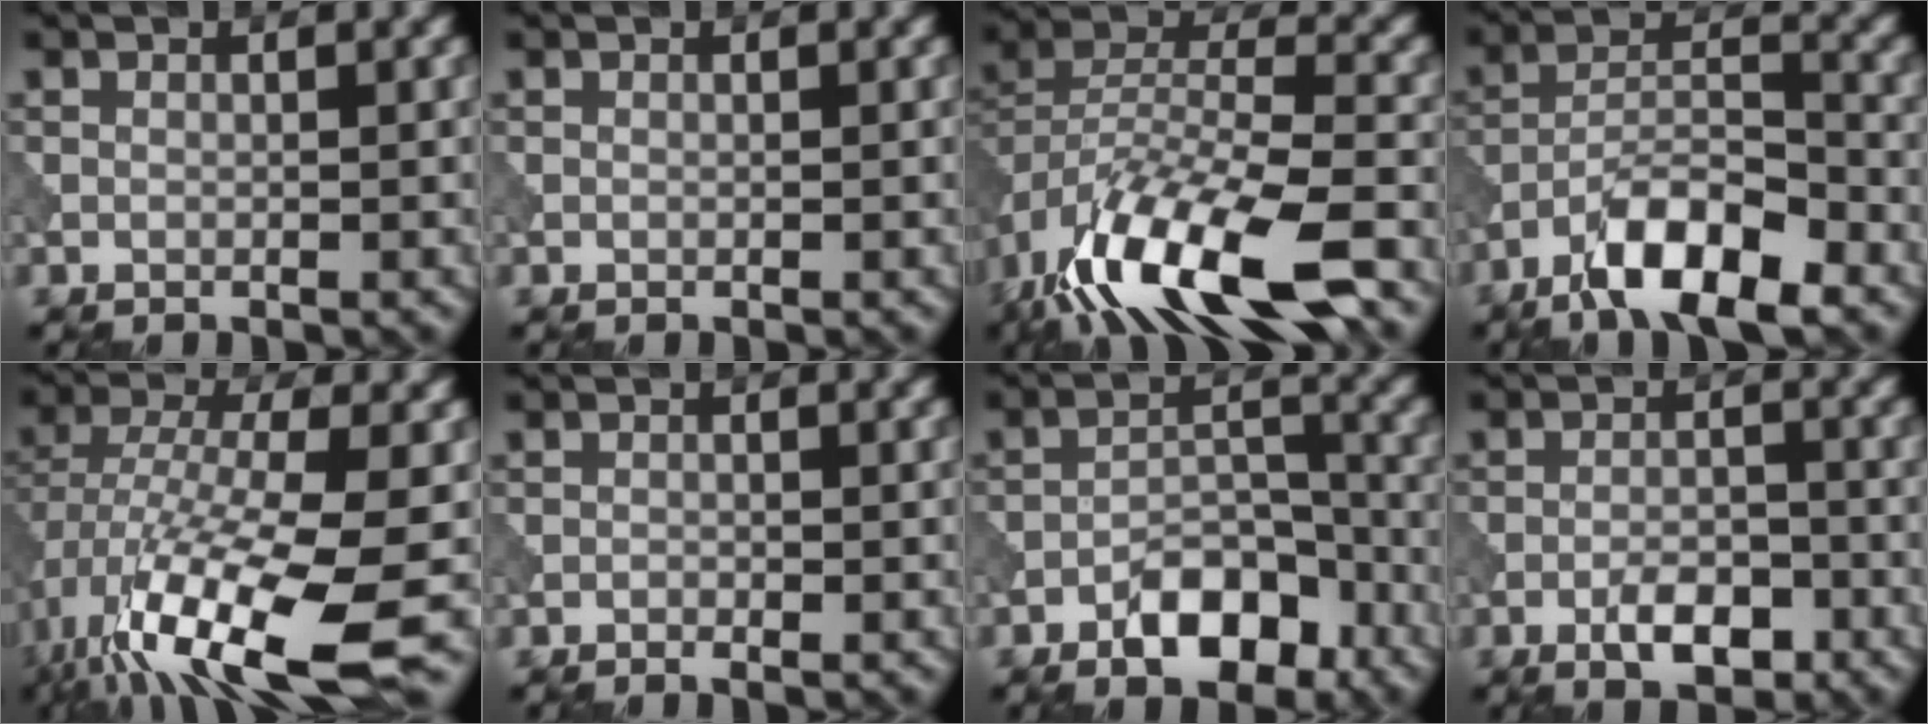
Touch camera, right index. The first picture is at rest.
{"total": 0.0}
{"total": 13.2, "force": [-8.2, 4.2, 9.4], "torque": [-0.183, -0.004, -0.156]}
{"total": 8.5, "force": [-5.6, 2.8, 5.8], "torque": [-0.092, 0.006, -0.107]}
{"total": 13.9, "force": [-5.1, 4.5, 12.1], "torque": [-0.239, -0.023, -0.080]}
{"total": 0.6, "force": [-0.4, 0.2, 0.4], "torque": [-0.005, -0.001, -0.008]}
{"total": 5.9, "force": [-3.7, 2.8, 3.7], "torque": [-0.047, 0.008, -0.064]}
{"total": 3.8, "force": [-2.1, 1.5, 2.8], "torque": [-0.041, 0.004, -0.039]}